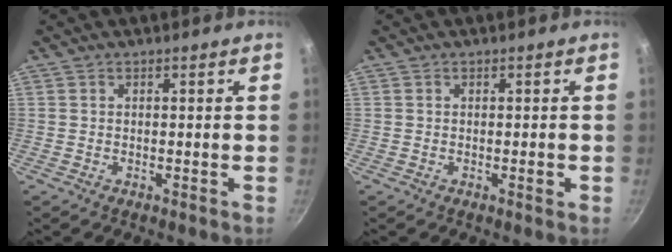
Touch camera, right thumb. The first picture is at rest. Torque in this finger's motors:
{"motor_torque": [-0.02, 0.09, 0.12, 0.57, 0.07]}